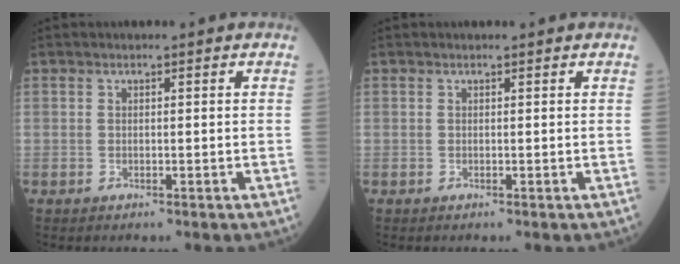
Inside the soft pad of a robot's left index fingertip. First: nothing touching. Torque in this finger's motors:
{"motor_torque": [0.02, 0.02, 0.00, 0.00]}